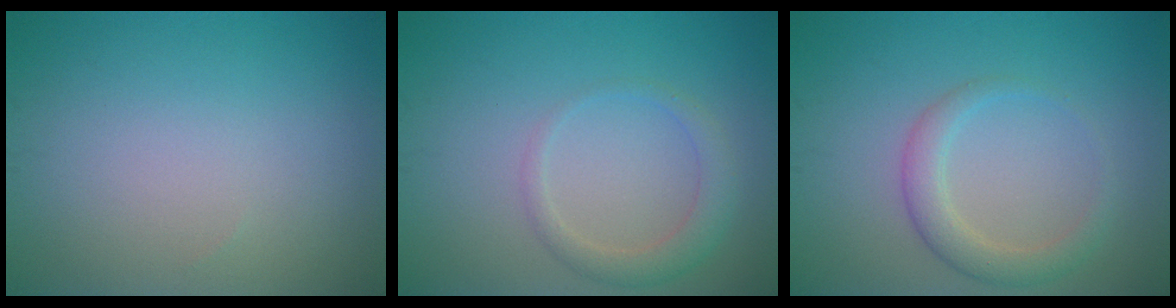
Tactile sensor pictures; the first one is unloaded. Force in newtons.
{"total": 2.2, "press": 2.2, "slide": 0.3}
{"total": 2.6, "press": 2.6, "slide": 0.2}